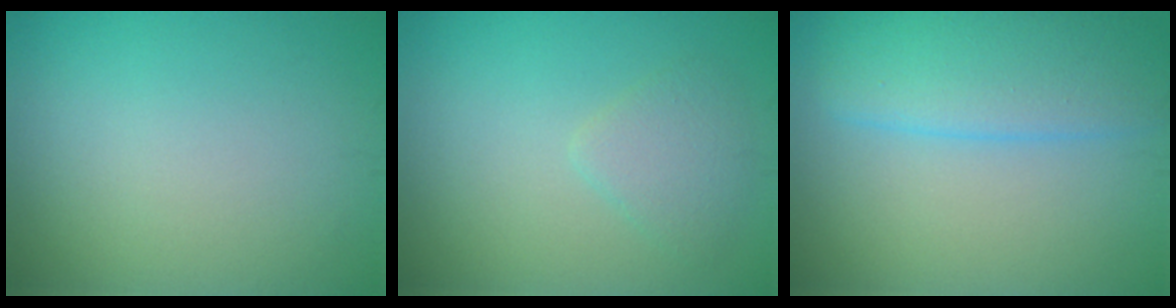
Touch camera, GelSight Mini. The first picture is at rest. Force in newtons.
{"total": 2.0, "press": 2.0, "slide": 0.2}
{"total": 5.6, "press": 5.6, "slide": 0.4}